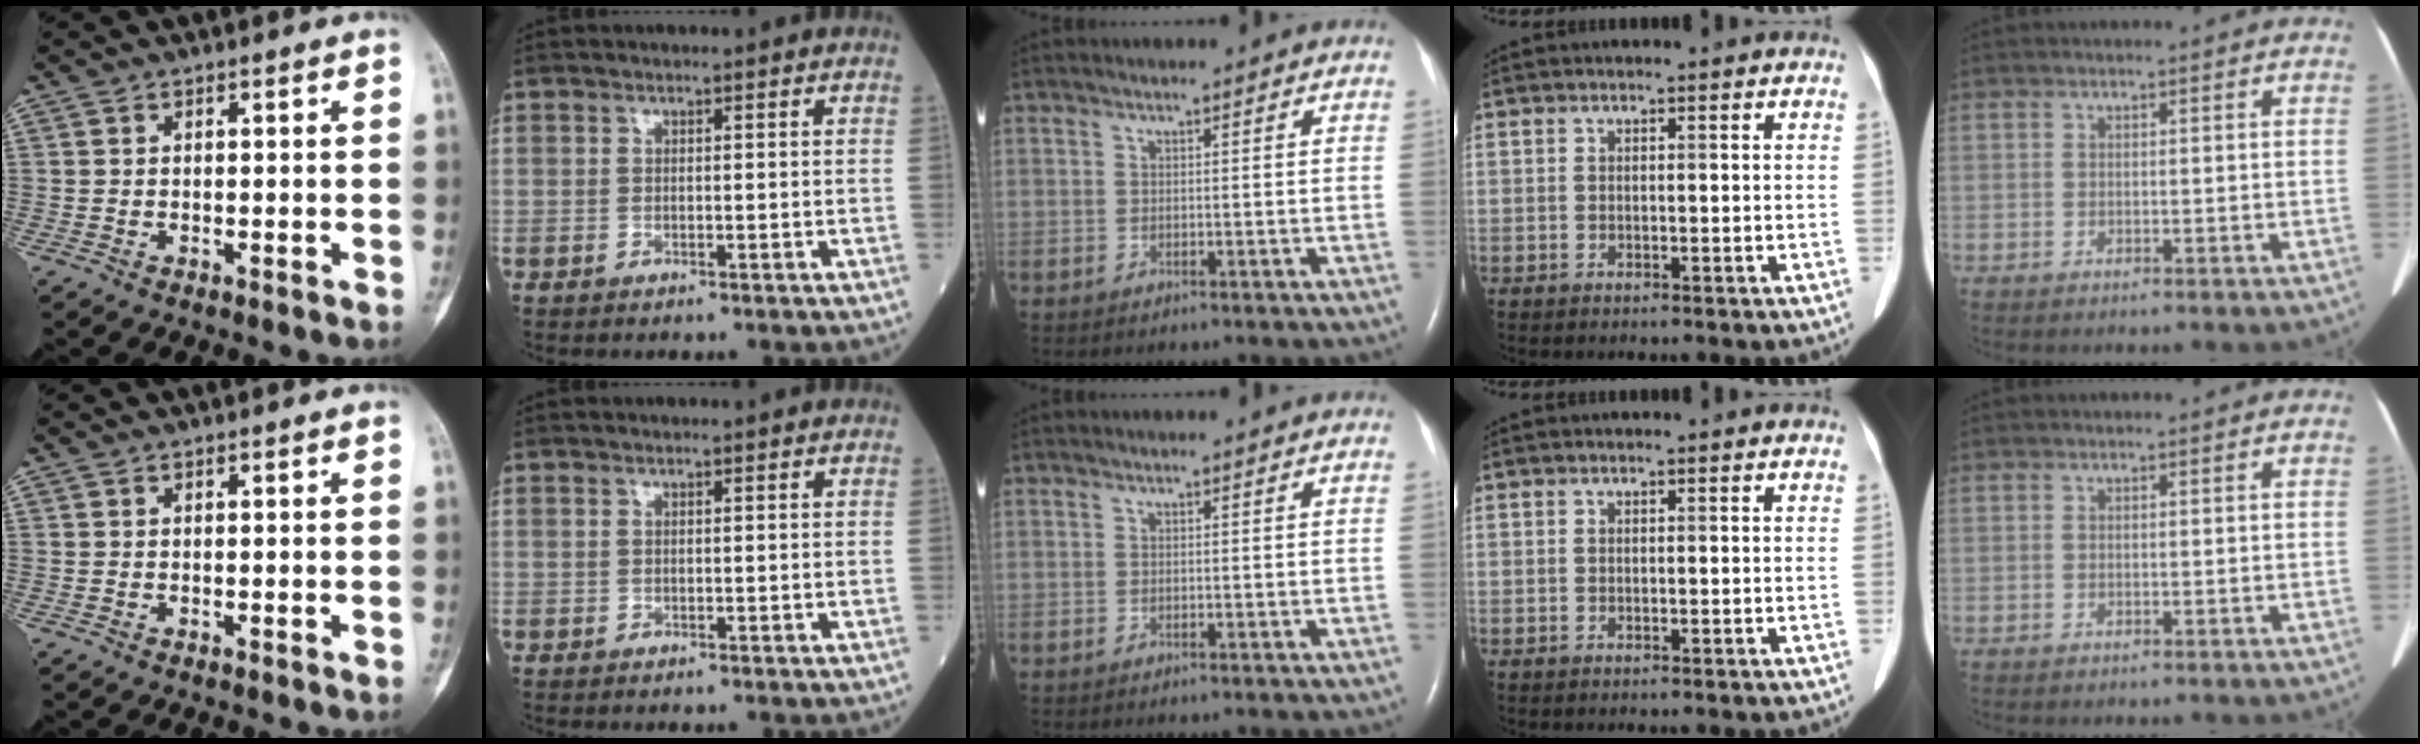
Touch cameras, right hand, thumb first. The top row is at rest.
{}